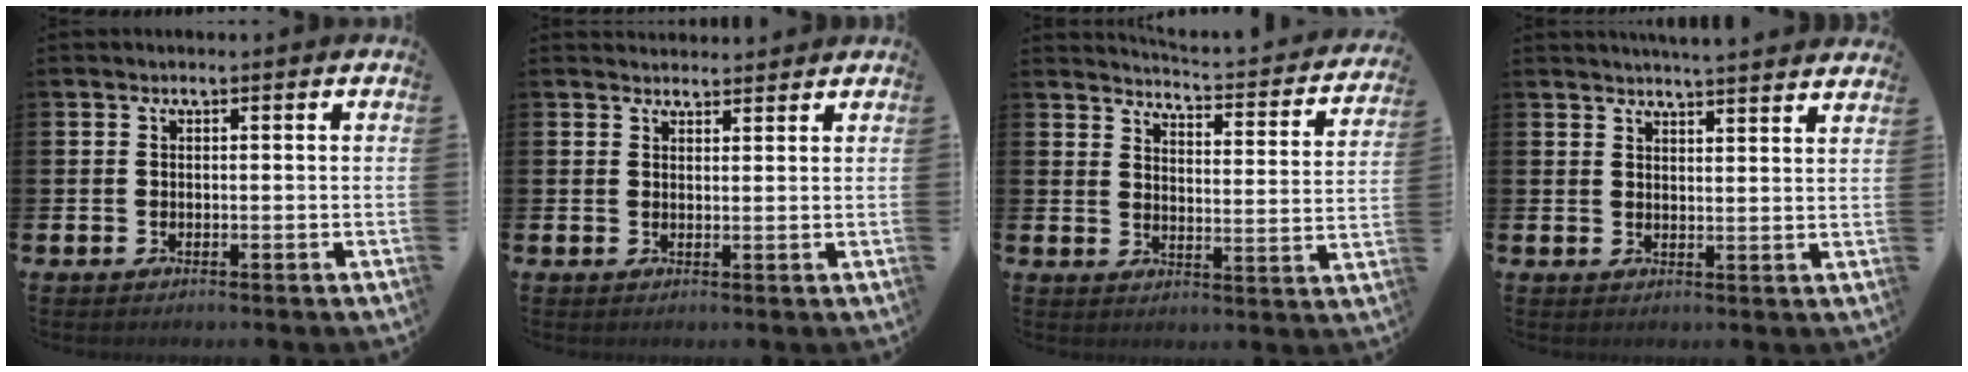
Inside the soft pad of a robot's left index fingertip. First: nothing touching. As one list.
[{"total": 2.2, "force": [2.2, 0.5, -0.2], "torque": [0.008, -0.011, 0.038]}, {"total": 3.5, "force": [3.5, 0.0, 0.6], "torque": [-0.024, -0.041, 0.052]}, {"total": 4.1, "force": [4.0, -0.8, 0.1], "torque": [-0.007, -0.026, 0.072]}]